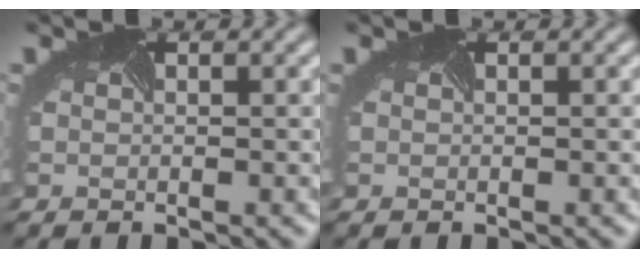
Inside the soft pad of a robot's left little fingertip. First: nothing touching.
{"total": 0.0}